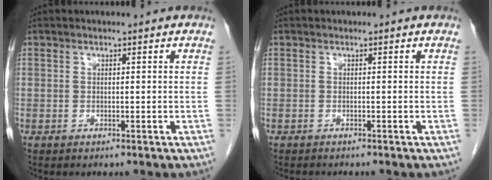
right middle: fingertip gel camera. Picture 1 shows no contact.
{"total": 1.5, "force": [-1.4, 0.0, 0.6], "torque": [-0.015, -0.005, -0.017]}